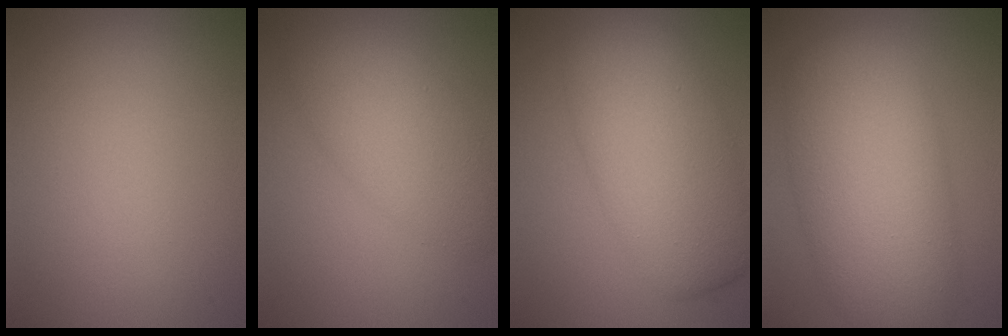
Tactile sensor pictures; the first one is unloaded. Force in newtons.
{"total": 5.5, "press": 5.5, "slide": 0.1}
{"total": 8.2, "press": 8.2, "slide": 0.1}
{"total": 9.9, "press": 9.9, "slide": 0.6}